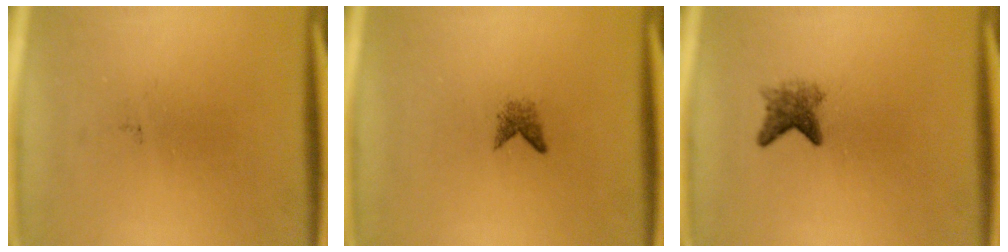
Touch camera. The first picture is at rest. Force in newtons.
{"total": 1.3}
{"total": 2.9}